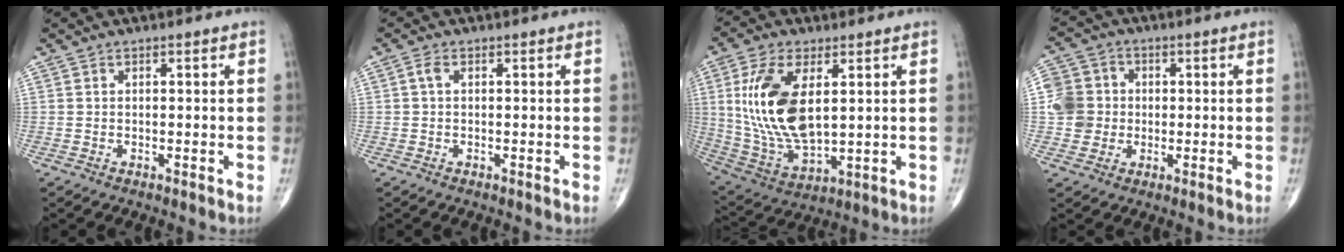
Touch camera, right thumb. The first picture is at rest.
{"total": 1.3, "force": [0.2, 0.7, 1.1], "torque": [-0.023, 0.002, -0.001]}
{"total": 17.5, "force": [3.5, 8.8, 14.8], "torque": [-0.295, -0.018, 0.078]}
{"total": 7.9, "force": [-0.2, 7.6, 2.4], "torque": [-0.025, 0.014, -0.007]}